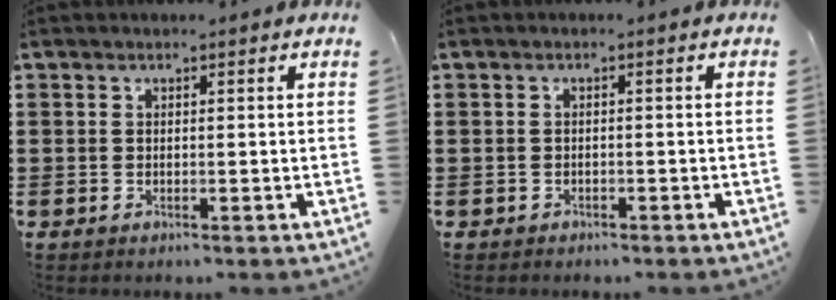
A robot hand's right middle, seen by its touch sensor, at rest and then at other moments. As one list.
[{"total": 0.5, "force": [-0.4, 0.2, -0.1], "torque": [0.000, 0.002, -0.010]}]